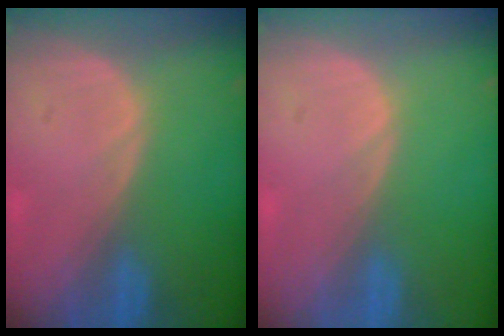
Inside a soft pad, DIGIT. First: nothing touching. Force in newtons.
{"total": 0.0}